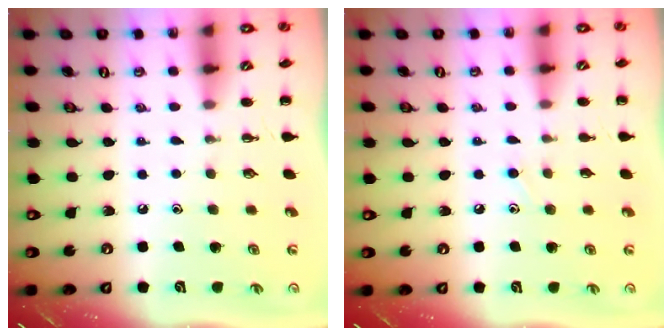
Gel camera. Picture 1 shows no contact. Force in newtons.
{"total": 6.4, "press": 6.0, "slide": 2.1}